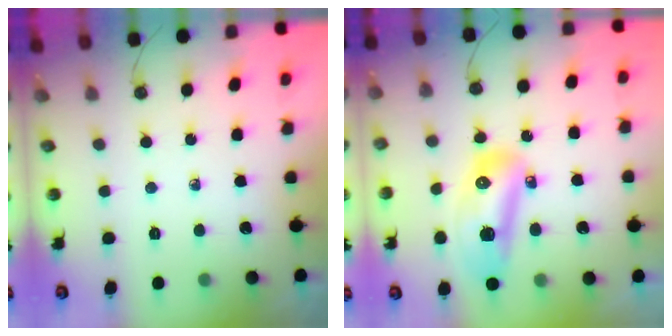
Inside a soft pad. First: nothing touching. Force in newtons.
{"total": 14.6, "press": 14.5, "slide": 1.7}